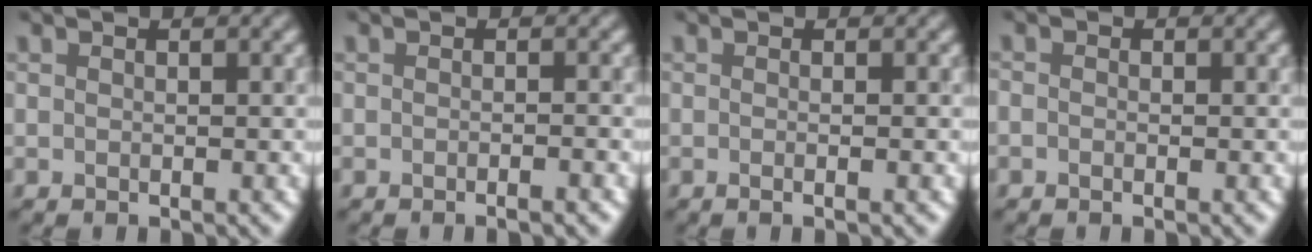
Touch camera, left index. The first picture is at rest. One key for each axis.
{"total": 1.7, "fx": -0.8, "fy": 0.5, "fz": 1.4, "tx": 0.003, "ty": 0.005, "tz": -0.018}
{"total": 2.6, "fx": 0.4, "fy": 1.4, "fz": 2.2, "tx": 0.002, "ty": 0.010, "tz": -0.019}
{"total": 0.5, "fx": -0.5, "fy": -0.1, "fz": -0.2, "tx": 0.003, "ty": 0.005, "tz": 0.000}